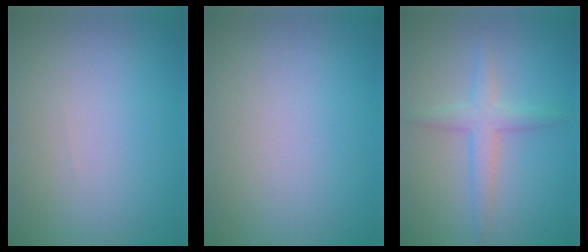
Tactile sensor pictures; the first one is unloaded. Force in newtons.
{"total": 0.0}
{"total": 2.6, "press": 2.6, "slide": 0.1}